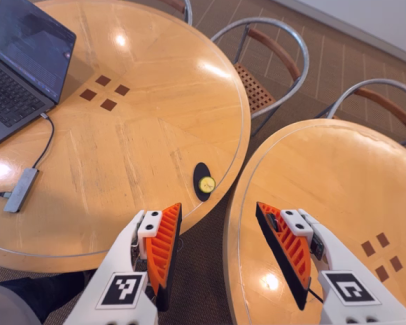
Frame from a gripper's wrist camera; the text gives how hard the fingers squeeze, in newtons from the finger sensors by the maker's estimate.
{"total": 0.0}